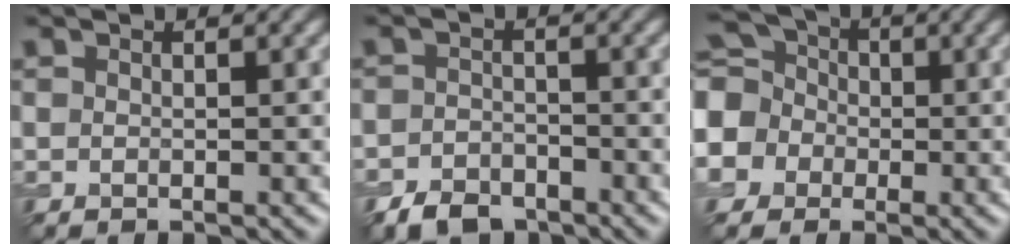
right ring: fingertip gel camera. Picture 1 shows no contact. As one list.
[{"total": 3.1, "force": [-2.3, 1.8, 0.9], "torque": [-0.012, 0.001, -0.051]}, {"total": 8.5, "force": [-1.0, 7.8, 3.3], "torque": [-0.097, 0.017, -0.057]}]